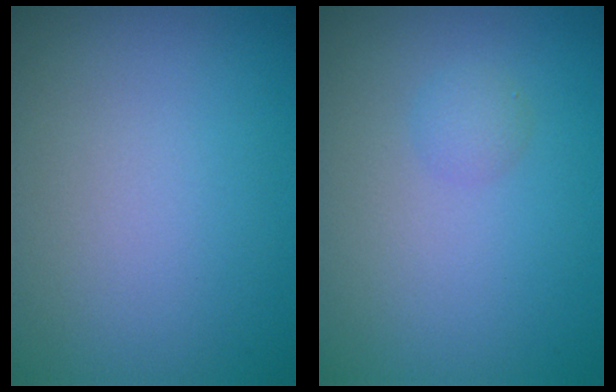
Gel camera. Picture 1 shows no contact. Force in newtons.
{"total": 1.1, "press": 1.1, "slide": 0.0}